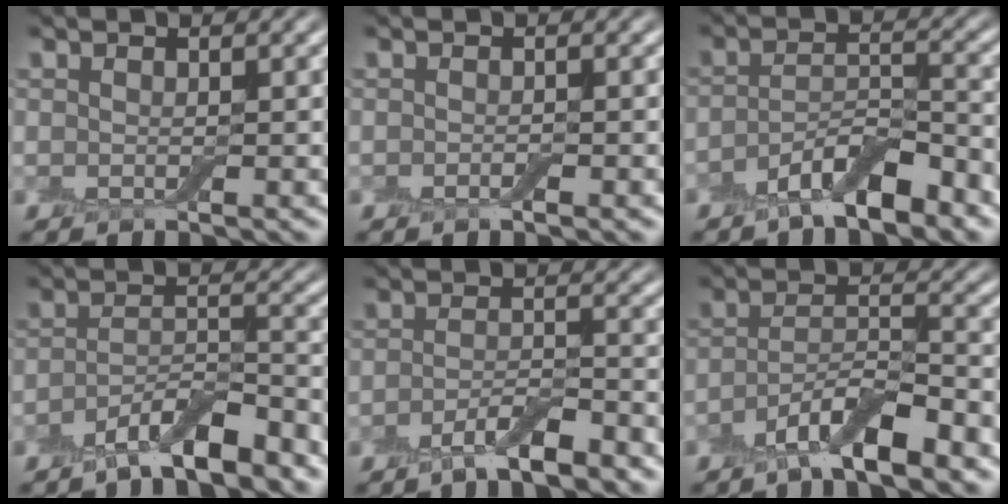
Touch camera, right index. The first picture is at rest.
{"total": 0.7, "force": [-0.4, 0.1, 0.6], "torque": [-0.009, -0.001, -0.006]}
{"total": 5.3, "force": [-3.5, 1.6, 3.6], "torque": [-0.061, -0.001, -0.064]}
{"total": 5.3, "force": [-3.9, 1.3, 3.4], "torque": [-0.057, 0.000, -0.071]}
{"total": 3.7, "force": [-2.5, 0.8, 2.6], "torque": [-0.046, 0.004, -0.051]}
{"total": 6.1, "force": [-3.8, 1.5, 4.5], "torque": [-0.077, -0.002, -0.072]}